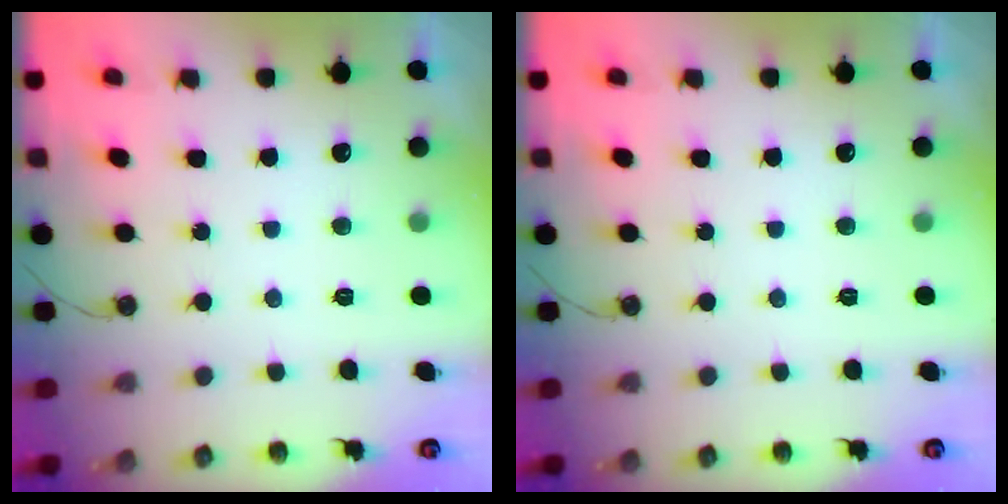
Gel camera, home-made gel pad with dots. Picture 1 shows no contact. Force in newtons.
{"total": 0.0}